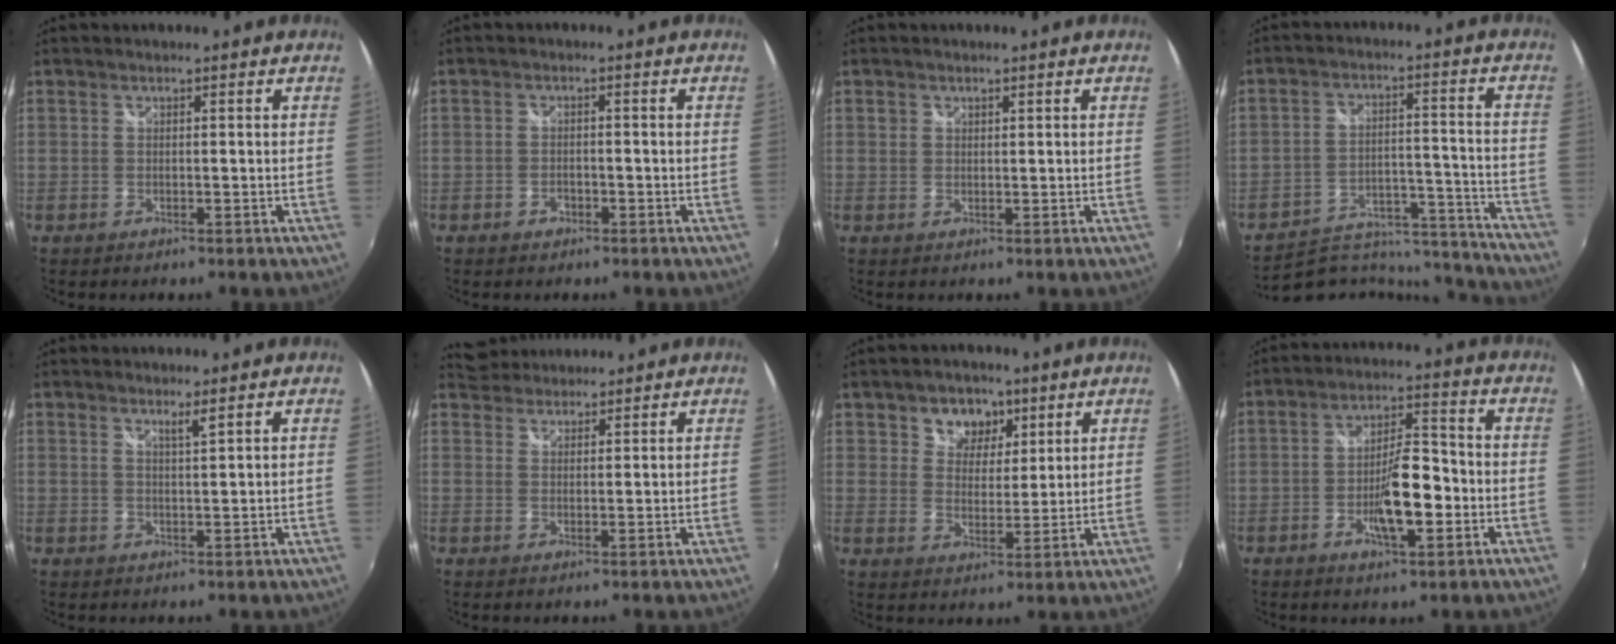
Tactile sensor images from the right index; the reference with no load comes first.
{"total": 2.1, "force": [-1.2, 1.5, 0.6], "torque": [-0.015, -0.001, -0.020]}
{"total": 1.0, "force": [0.4, 1.0, 0.1], "torque": [-0.001, 0.002, 0.005]}
{"total": 17.3, "force": [-16.4, 4.7, 2.9], "torque": [-0.049, 0.038, -0.223]}
{"total": 1.7, "force": [1.3, -0.4, 1.0], "torque": [-0.018, -0.005, 0.020]}
{"total": 4.9, "force": [4.6, 1.7, 0.3], "torque": [-0.008, 0.021, 0.074]}
{"total": 7.0, "force": [3.7, 5.3, 2.6], "torque": [-0.042, 0.011, 0.062]}
{"total": 9.8, "force": [-3.0, 3.0, 8.8], "torque": [-0.157, 0.004, -0.045]}